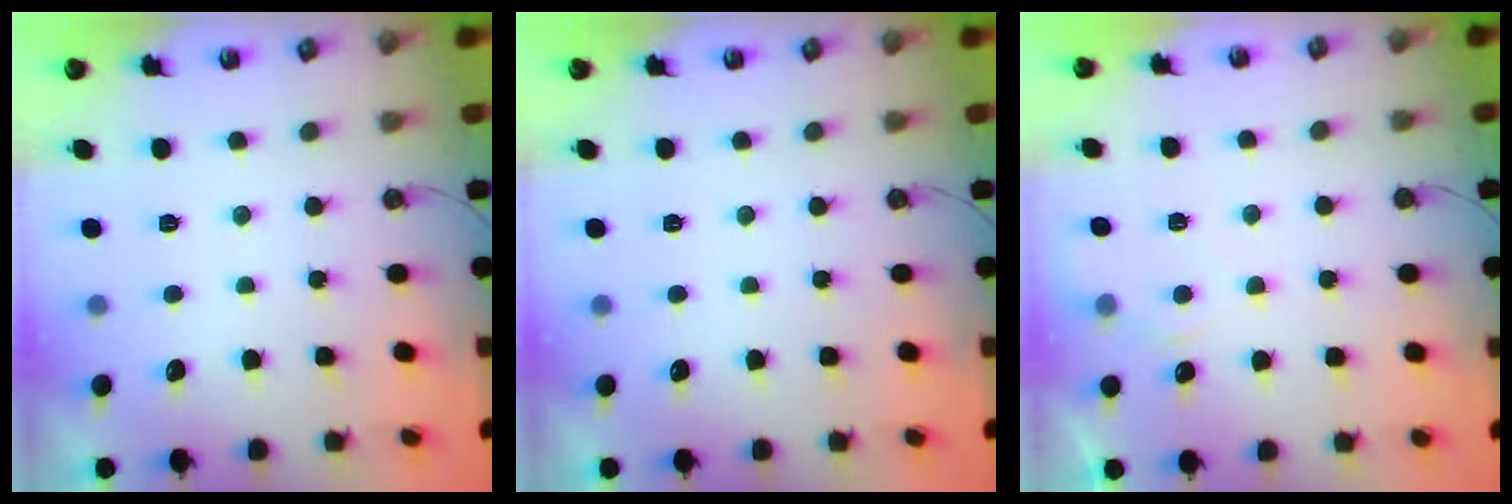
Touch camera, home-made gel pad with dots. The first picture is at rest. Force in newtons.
{"total": 0.0}
{"total": 6.0, "press": 6.0, "slide": 0.8}